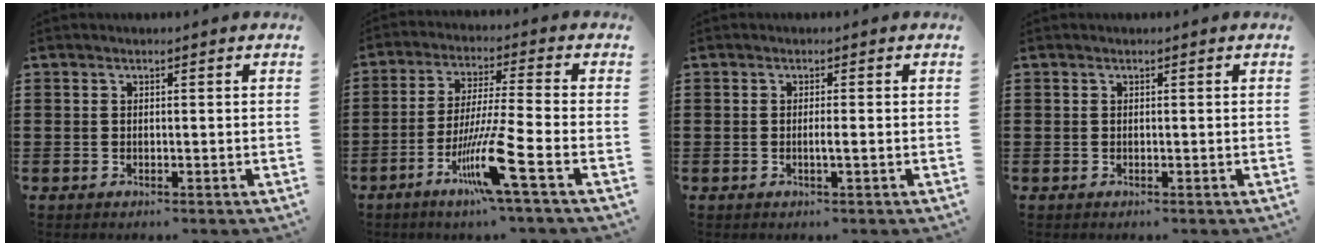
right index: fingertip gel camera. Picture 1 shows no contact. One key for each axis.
{"total": 11.0, "fx": -5.2, "fy": -0.3, "fz": 9.7, "tx": -0.192, "ty": -0.013, "tz": -0.099}
{"total": 1.3, "fx": -0.3, "fy": -0.1, "fz": 1.2, "tx": -0.021, "ty": -0.004, "tz": -0.007}
{"total": 0.0}